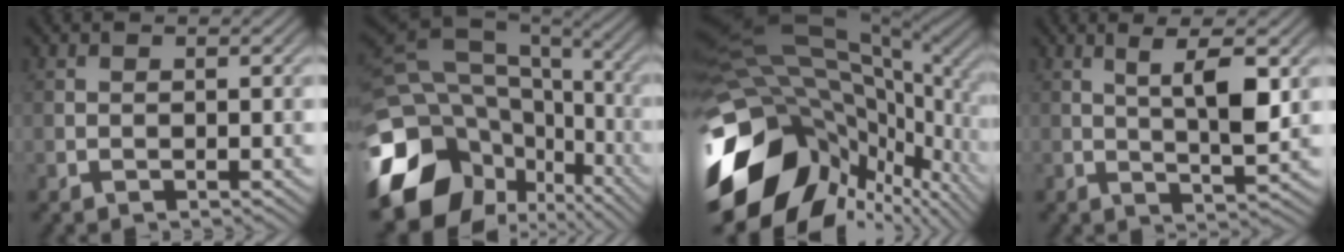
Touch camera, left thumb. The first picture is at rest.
{"total": 17.8, "force": [-6.9, 13.6, 9.2], "torque": [-0.238, -0.020, -0.113]}
{"total": 18.2, "force": [-3.4, 11.2, 13.9], "torque": [-0.251, -0.041, -0.037]}
{"total": 6.0, "force": [1.7, 1.1, 5.6], "torque": [-0.104, 0.000, 0.034]}